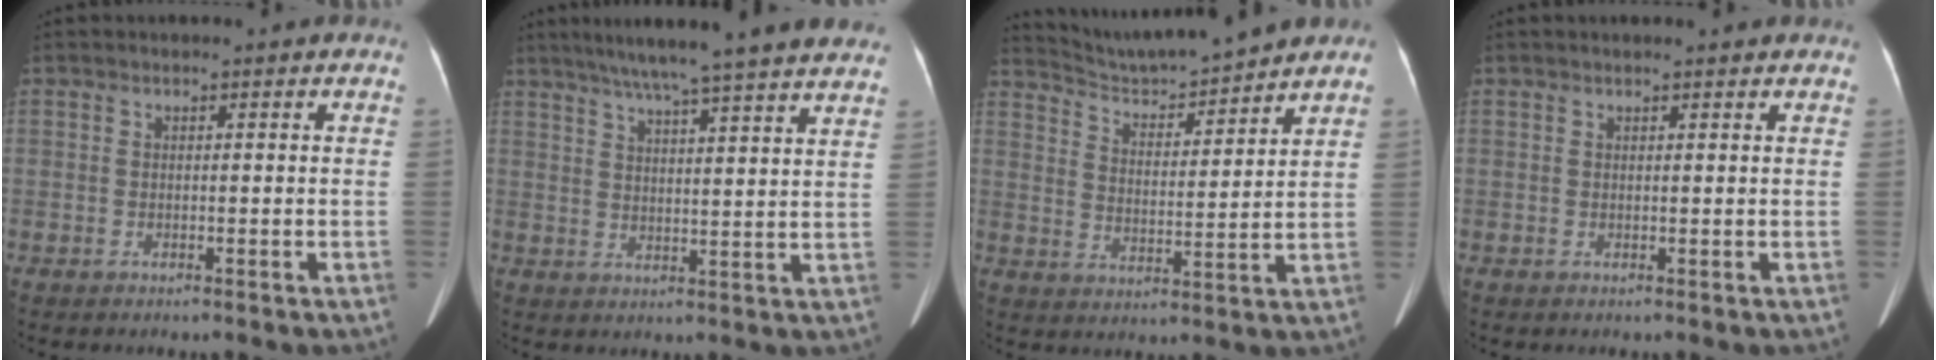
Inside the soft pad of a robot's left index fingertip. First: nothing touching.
{"total": 19.9, "force": [17.1, -0.2, 10.2], "torque": [-0.165, 0.009, 0.219]}
{"total": 11.0, "force": [10.6, 0.0, 2.9], "torque": [-0.057, 0.008, 0.182]}
{"total": 2.1, "force": [1.9, 0.2, 0.7], "torque": [-0.010, 0.011, 0.024]}